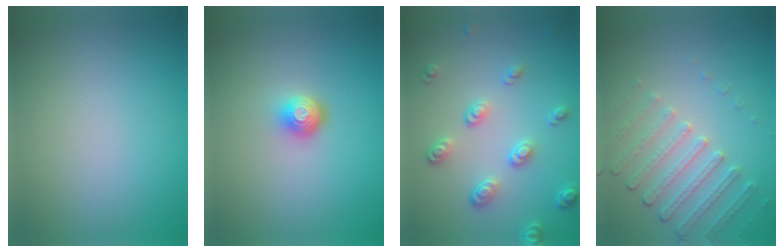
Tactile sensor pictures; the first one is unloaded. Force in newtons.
{"total": 2.2, "press": 1.4, "slide": 1.6}
{"total": 3.5, "press": 2.8, "slide": 2.2}
{"total": 2.5, "press": 2.2, "slide": 1.3}